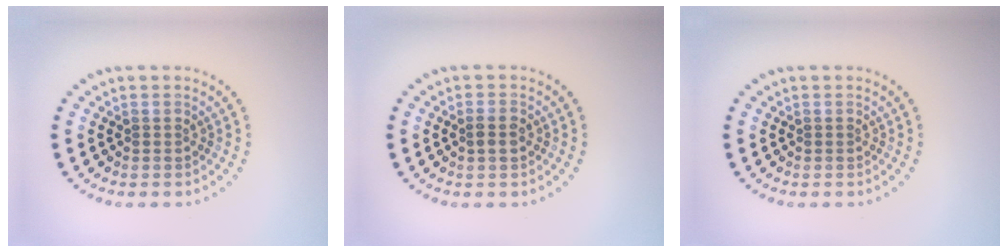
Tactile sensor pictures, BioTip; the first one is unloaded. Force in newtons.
{"total": 1.5, "press": 1.5, "slide": 0.3}
{"total": 0.0}